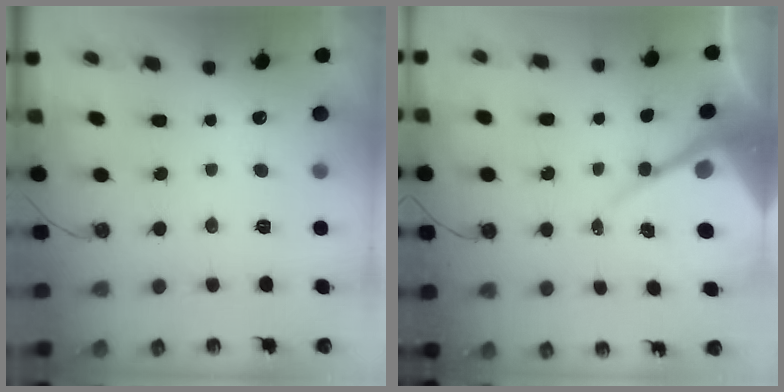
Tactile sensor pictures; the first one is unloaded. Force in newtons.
{"total": 12.1, "press": 12.0, "slide": 1.0}